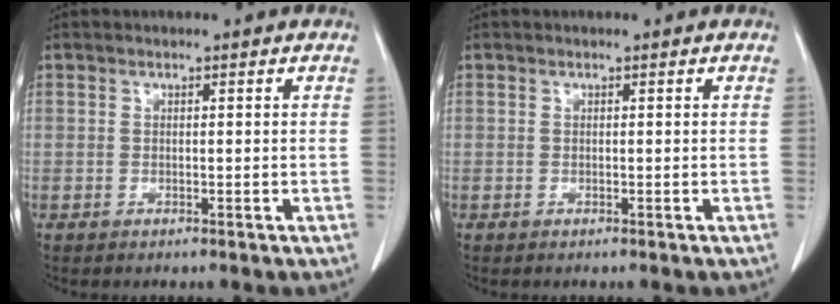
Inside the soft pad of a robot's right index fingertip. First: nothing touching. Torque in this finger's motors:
{"motor_torque": [0.00, 0.00, 0.00, 0.00]}